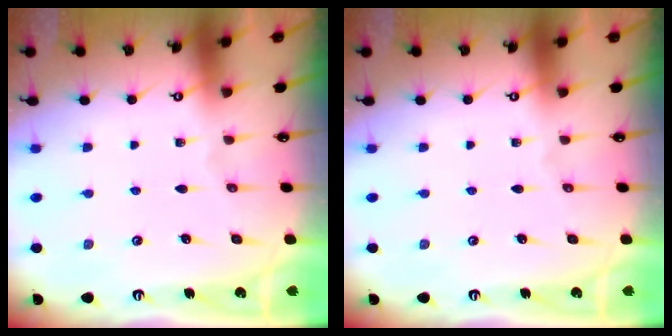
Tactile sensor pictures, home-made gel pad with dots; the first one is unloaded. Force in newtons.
{"total": 0.0}